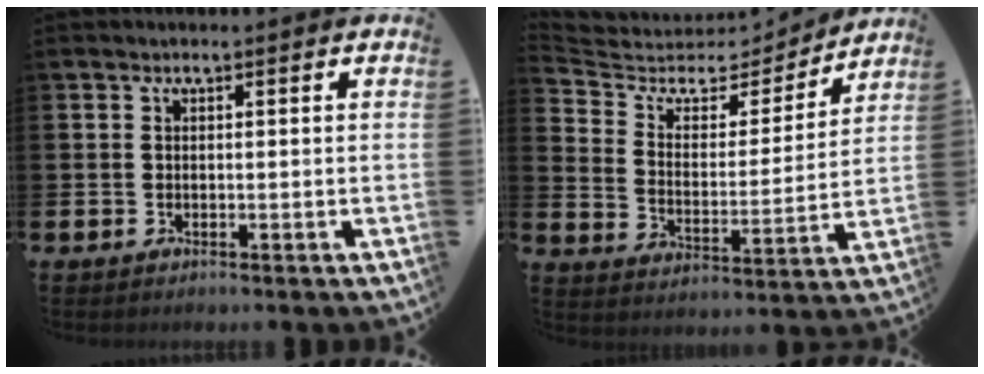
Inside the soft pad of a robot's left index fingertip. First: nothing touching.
{"total": 5.9, "force": [4.9, 2.8, 1.7], "torque": [-0.069, -0.036, 0.079]}